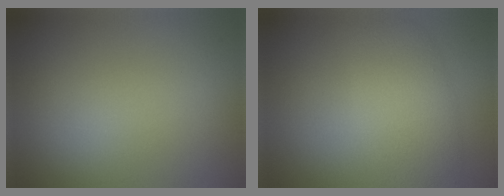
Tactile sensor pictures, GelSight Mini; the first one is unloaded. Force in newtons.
{"total": 5.1, "press": 5.1, "slide": 0.5}